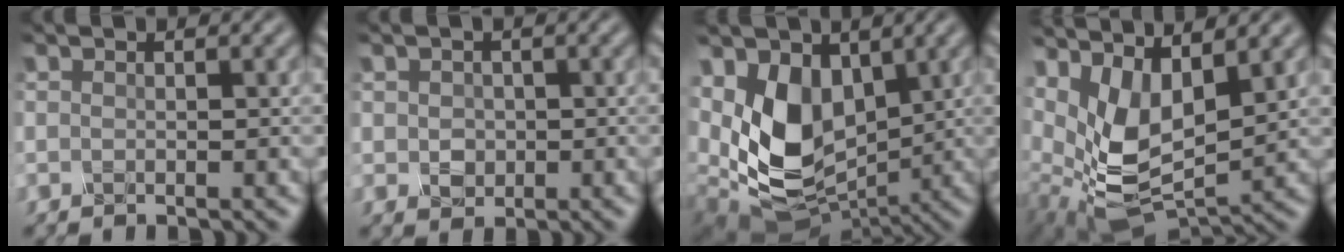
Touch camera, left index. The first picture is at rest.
{"total": 0.7, "force": [-0.1, 0.7, -0.2], "torque": [-0.008, 0.002, 0.003]}
{"total": 8.8, "force": [1.3, 6.0, 6.3], "torque": [-0.156, -0.027, 0.038]}
{"total": 6.8, "force": [2.7, 3.6, 5.1], "torque": [-0.117, -0.013, 0.068]}